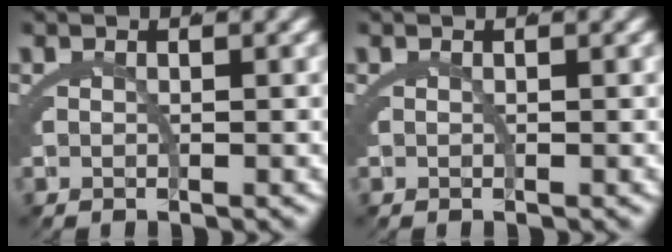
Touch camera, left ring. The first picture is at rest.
{"total": 0.0}